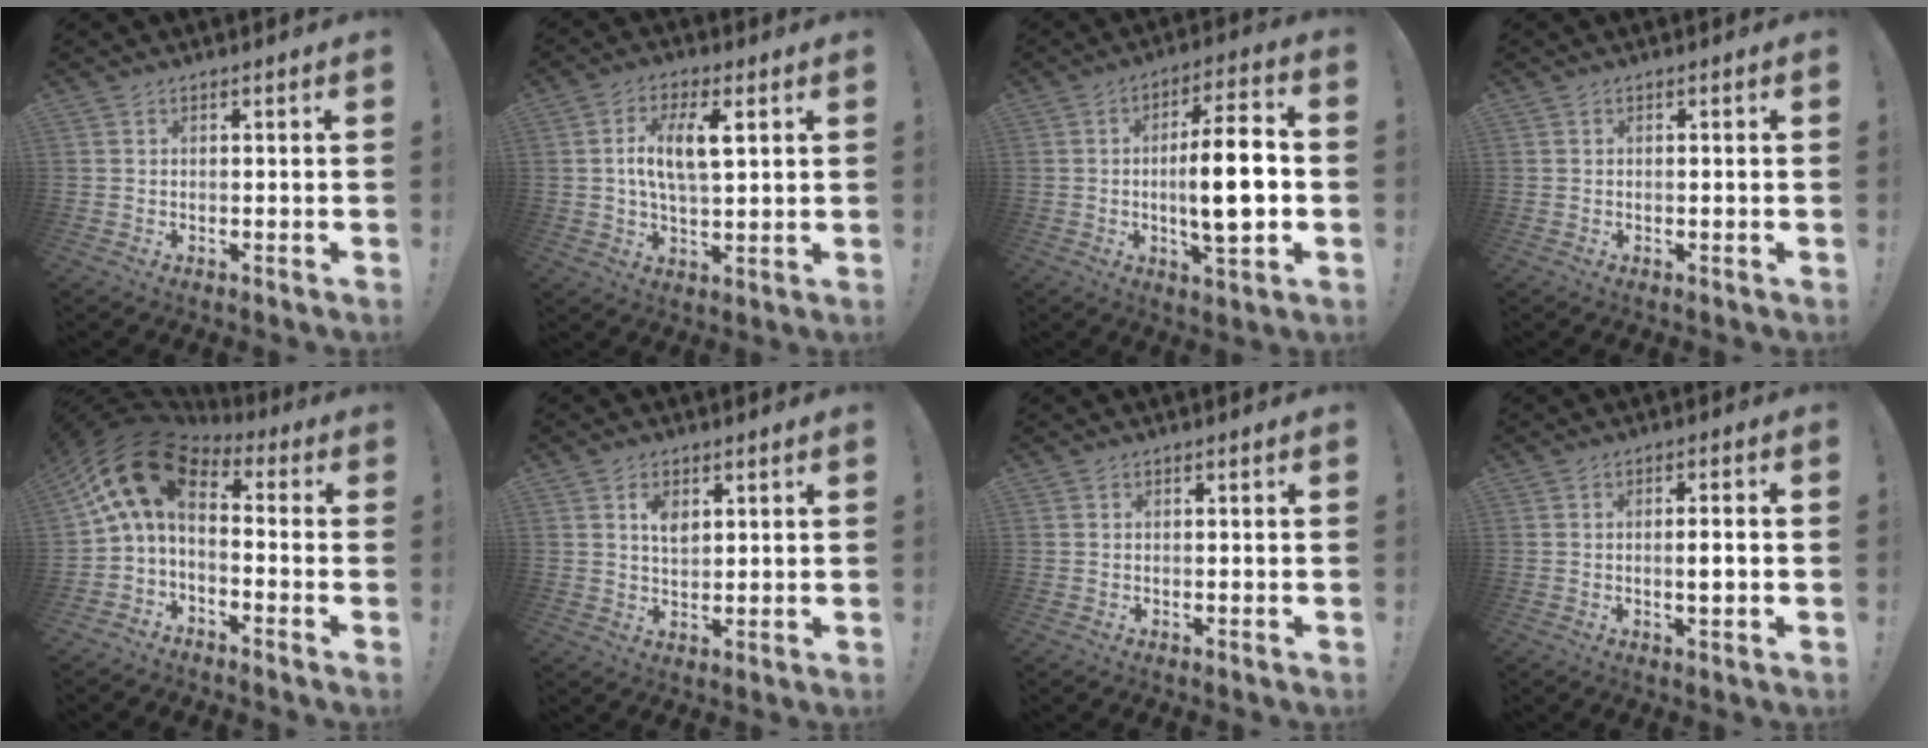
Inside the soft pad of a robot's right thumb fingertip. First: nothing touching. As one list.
[{"total": 10.2, "force": [2.2, 4.3, 9.0], "torque": [-0.159, 0.005, 0.035]}, {"total": 14.7, "force": [-1.4, 3.4, 14.3], "torque": [-0.233, -0.002, -0.035]}, {"total": 0.6, "force": [-0.2, -0.3, 0.5], "torque": [-0.001, -0.007, -0.004]}, {"total": 13.3, "force": [3.9, 7.4, 10.3], "torque": [-0.195, -0.019, 0.070]}, {"total": 4.5, "force": [2.1, 2.7, 2.9], "torque": [-0.039, -0.008, 0.032]}, {"total": 0.0}, {"total": 3.4, "force": [-0.4, 0.2, 3.3], "torque": [-0.050, -0.004, -0.011]}]